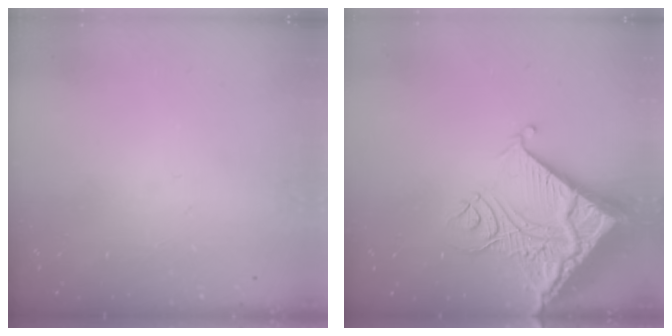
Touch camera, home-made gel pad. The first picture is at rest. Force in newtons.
{"total": 19.5, "press": 19.4, "slide": 2.7}